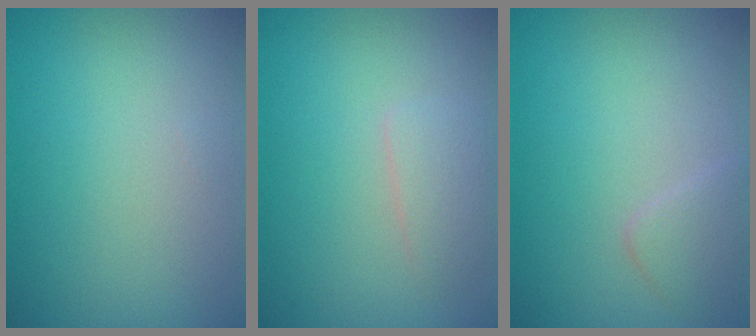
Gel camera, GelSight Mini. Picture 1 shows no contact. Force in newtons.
{"total": 1.6, "press": 1.6, "slide": 0.0}
{"total": 1.6, "press": 1.6, "slide": 0.1}